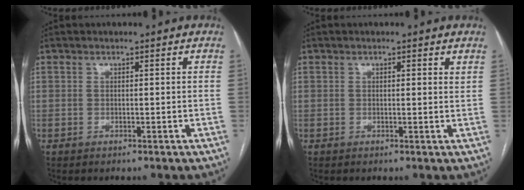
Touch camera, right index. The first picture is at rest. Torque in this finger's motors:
{"motor_torque": [-0.11, -0.01, -0.03, 0.00]}